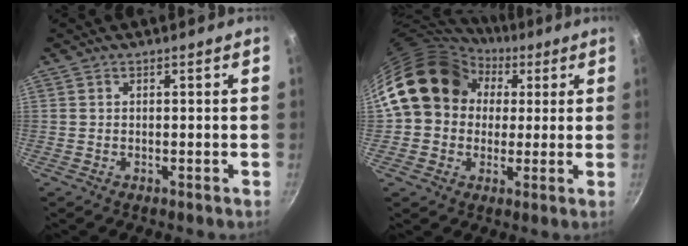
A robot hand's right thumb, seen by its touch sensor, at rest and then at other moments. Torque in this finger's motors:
{"motor_torque": [1.84, 3.17, 1.05, -0.84, 0.44]}